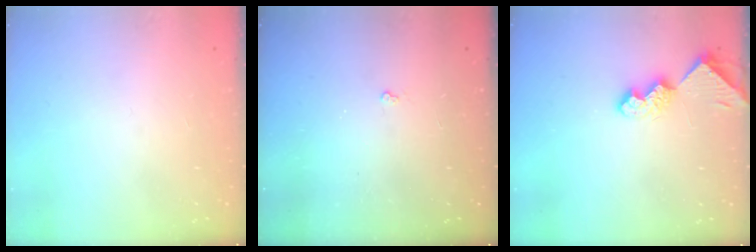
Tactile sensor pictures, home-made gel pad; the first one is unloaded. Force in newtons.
{"total": 1.8, "press": 1.8, "slide": 0.3}
{"total": 8.3, "press": 8.3, "slide": 1.1}